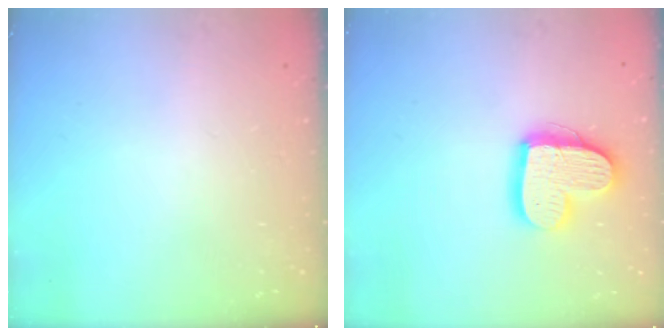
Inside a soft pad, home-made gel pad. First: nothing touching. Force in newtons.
{"total": 15.7, "press": 15.7, "slide": 1.4}